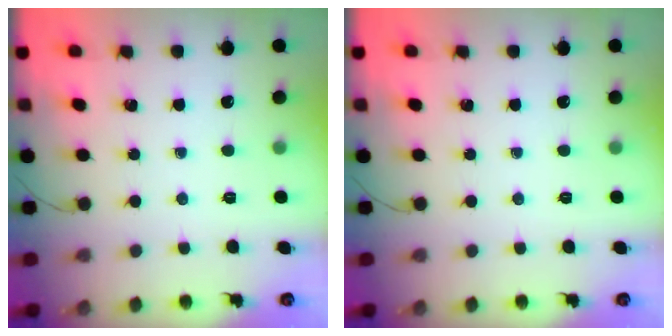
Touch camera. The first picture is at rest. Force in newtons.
{"total": 0.0}